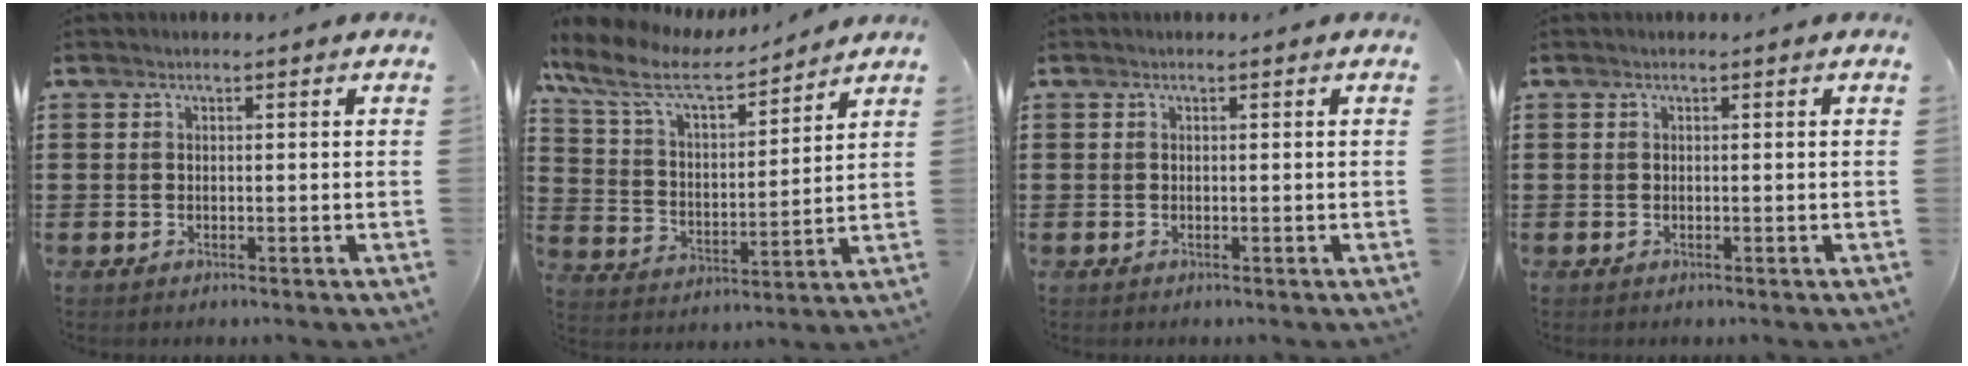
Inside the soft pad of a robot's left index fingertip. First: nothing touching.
{"total": 9.3, "force": [7.8, 2.7, 4.4], "torque": [-0.119, -0.037, 0.134]}
{"total": 0.0}
{"total": 0.0}